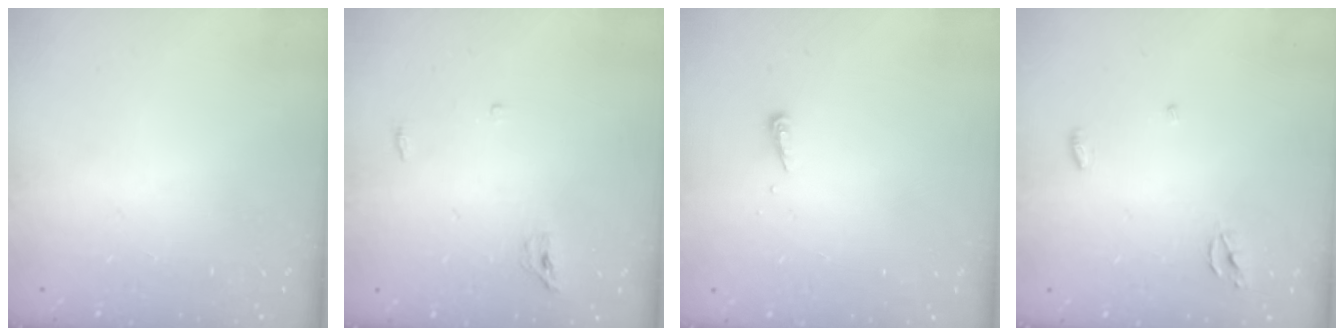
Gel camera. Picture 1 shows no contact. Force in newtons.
{"total": 3.4, "press": 3.4, "slide": 0.7}
{"total": 3.9, "press": 3.9, "slide": 0.5}
{"total": 3.1, "press": 3.1, "slide": 0.2}